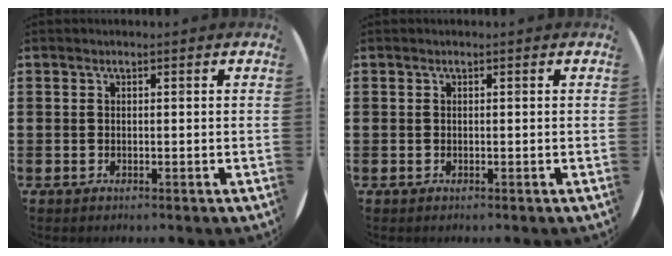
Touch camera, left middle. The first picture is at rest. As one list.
[{"total": 0.0}]